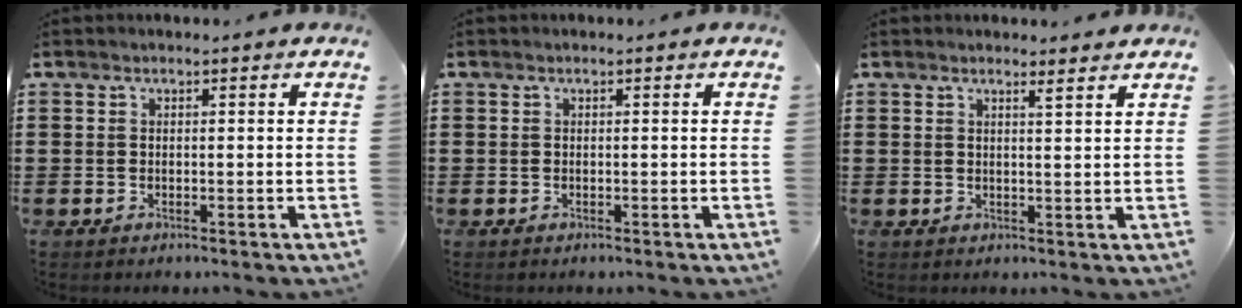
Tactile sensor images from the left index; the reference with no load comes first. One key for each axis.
{"total": 0.0}
{"total": 2.0, "fx": 1.8, "fy": -0.4, "fz": 0.7, "tx": -0.008, "ty": -0.006, "tz": 0.032}